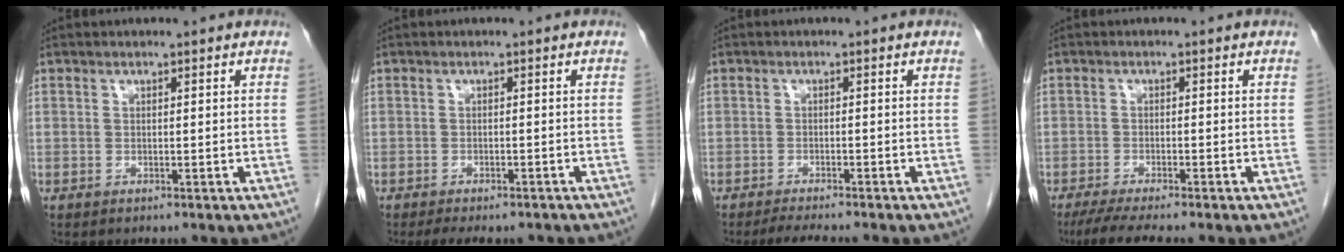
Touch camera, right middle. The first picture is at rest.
{"total": 6.9, "force": [-5.9, 2.2, 2.9], "torque": [-0.037, -0.006, -0.074]}
{"total": 4.1, "force": [-3.6, -0.2, 2.0], "torque": [-0.033, -0.014, -0.056]}
{"total": 6.2, "force": [-5.0, 0.0, 3.6], "torque": [-0.054, -0.015, -0.081]}